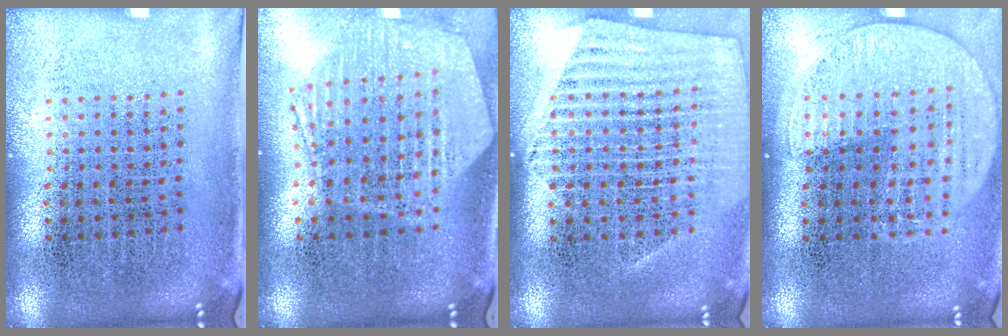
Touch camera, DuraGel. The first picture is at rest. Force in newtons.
{"total": 1.4, "press": 1.4, "slide": 0.3}
{"total": 1.5, "press": 1.4, "slide": 0.5}
{"total": 1.5, "press": 1.3, "slide": 0.7}